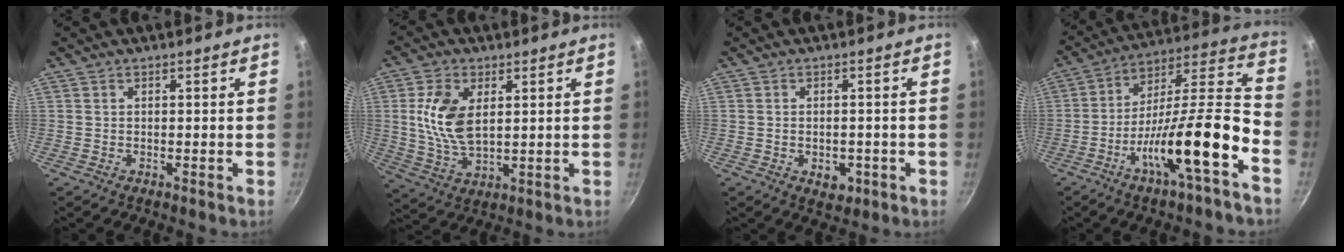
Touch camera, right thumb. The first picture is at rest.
{"total": 10.8, "force": [2.4, 6.1, 8.6], "torque": [-0.165, -0.014, 0.049]}
{"total": 4.1, "force": [-1.4, 2.8, 2.6], "torque": [-0.026, 0.008, -0.011]}
{"total": 20.0, "force": [-8.8, 3.7, 17.6], "torque": [-0.259, 0.059, -0.155]}